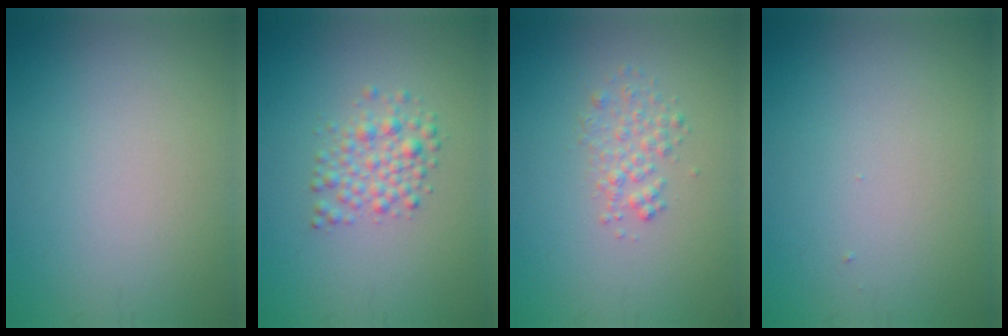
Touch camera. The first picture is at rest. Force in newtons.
{"total": 2.5, "press": 2.5, "slide": 0.0}
{"total": 1.7, "press": 1.7, "slide": 0.1}
{"total": 0.0}